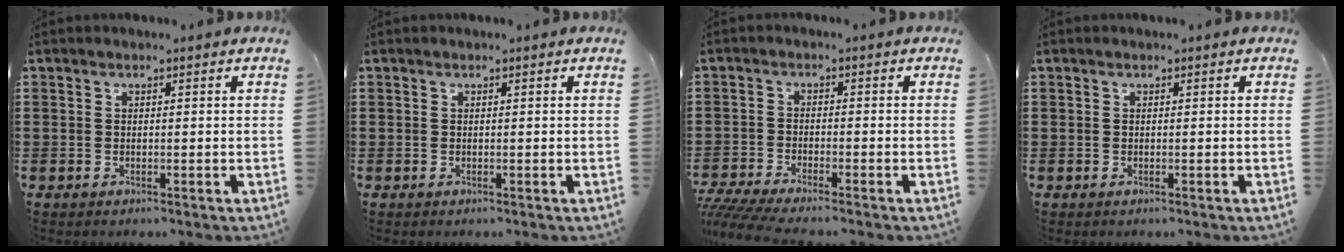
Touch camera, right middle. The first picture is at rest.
{"total": 0.0}
{"total": 3.3, "force": [-3.0, 0.1, 1.2], "torque": [-0.043, -0.013, -0.068]}
{"total": 0.0}